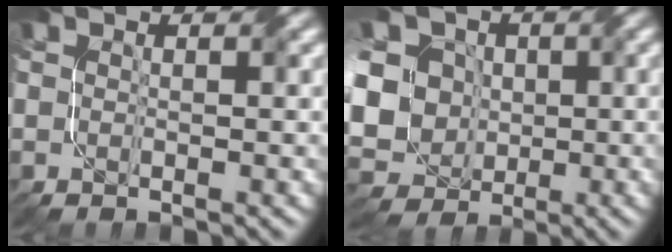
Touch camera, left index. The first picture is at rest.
{"total": 17.5, "force": [1.2, 15.3, 8.5], "torque": [-0.217, 0.019, -0.013]}